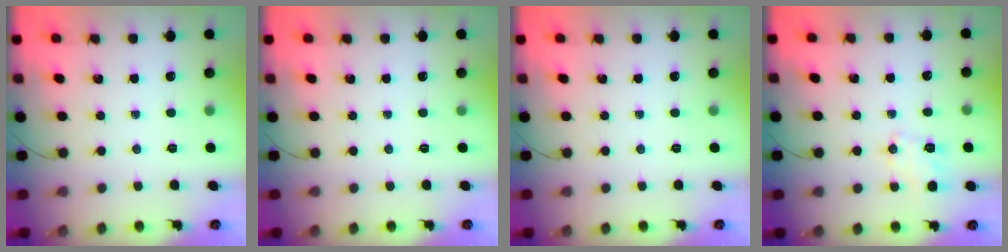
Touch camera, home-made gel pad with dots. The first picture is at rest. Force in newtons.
{"total": 0.0}
{"total": 0.0}
{"total": 3.4, "press": 3.1, "slide": 1.4}